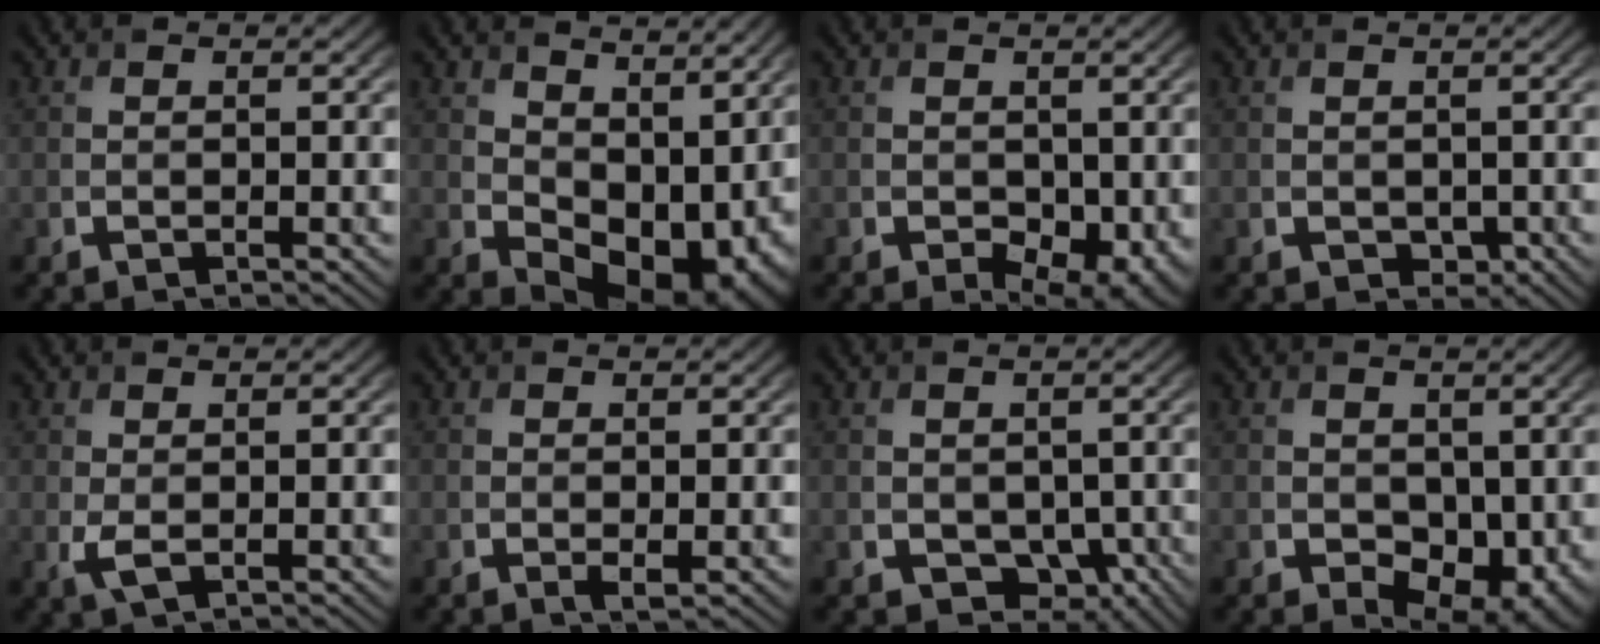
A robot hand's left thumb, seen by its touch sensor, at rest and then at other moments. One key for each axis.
{"total": 11.5, "fx": 3.0, "fy": 7.3, "fz": 8.3, "tx": -0.138, "ty": -0.025, "tz": 0.072}
{"total": 4.5, "fx": -1.1, "fy": 2.8, "fz": 3.4, "tx": -0.052, "ty": -0.018, "tz": -0.016}
{"total": 1.3, "fx": -0.3, "fy": 1.0, "fz": 0.7, "tx": -0.016, "ty": -0.011, "tz": -0.002}
{"total": 1.8, "fx": 0.2, "fy": 0.7, "fz": 1.7, "tx": -0.045, "ty": -0.003, "tz": 0.008}
{"total": 0.9, "fx": 0.0, "fy": 0.3, "fz": 0.9, "tx": -0.017, "ty": -0.007, "tz": -0.001}
{"total": 3.9, "fx": -0.8, "fy": 3.2, "fz": 2.2, "tx": -0.045, "ty": -0.023, "tz": -0.008}
{"total": 6.2, "fx": -0.3, "fy": 4.4, "fz": 4.4, "tx": -0.076, "ty": -0.026, "tz": 0.000}